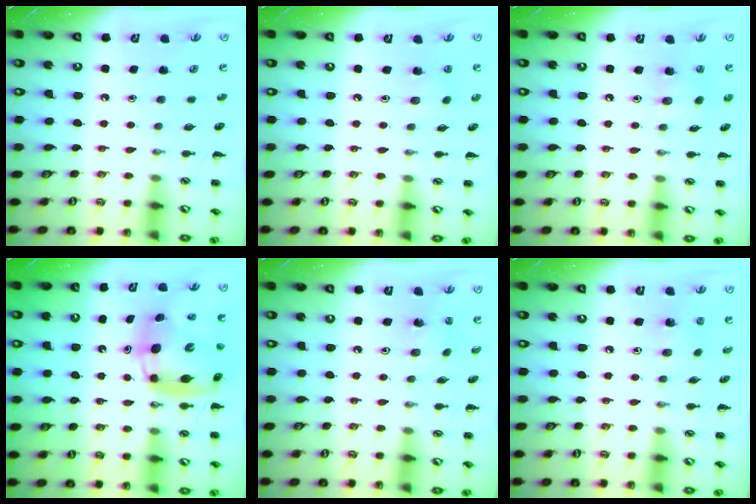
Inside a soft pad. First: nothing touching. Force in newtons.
{"total": 3.0, "press": 2.8, "slide": 1.0}
{"total": 5.5, "press": 5.3, "slide": 1.4}
{"total": 8.4, "press": 8.1, "slide": 2.3}
{"total": 1.5, "press": 1.3, "slide": 0.6}
{"total": 2.4, "press": 2.4, "slide": 0.6}